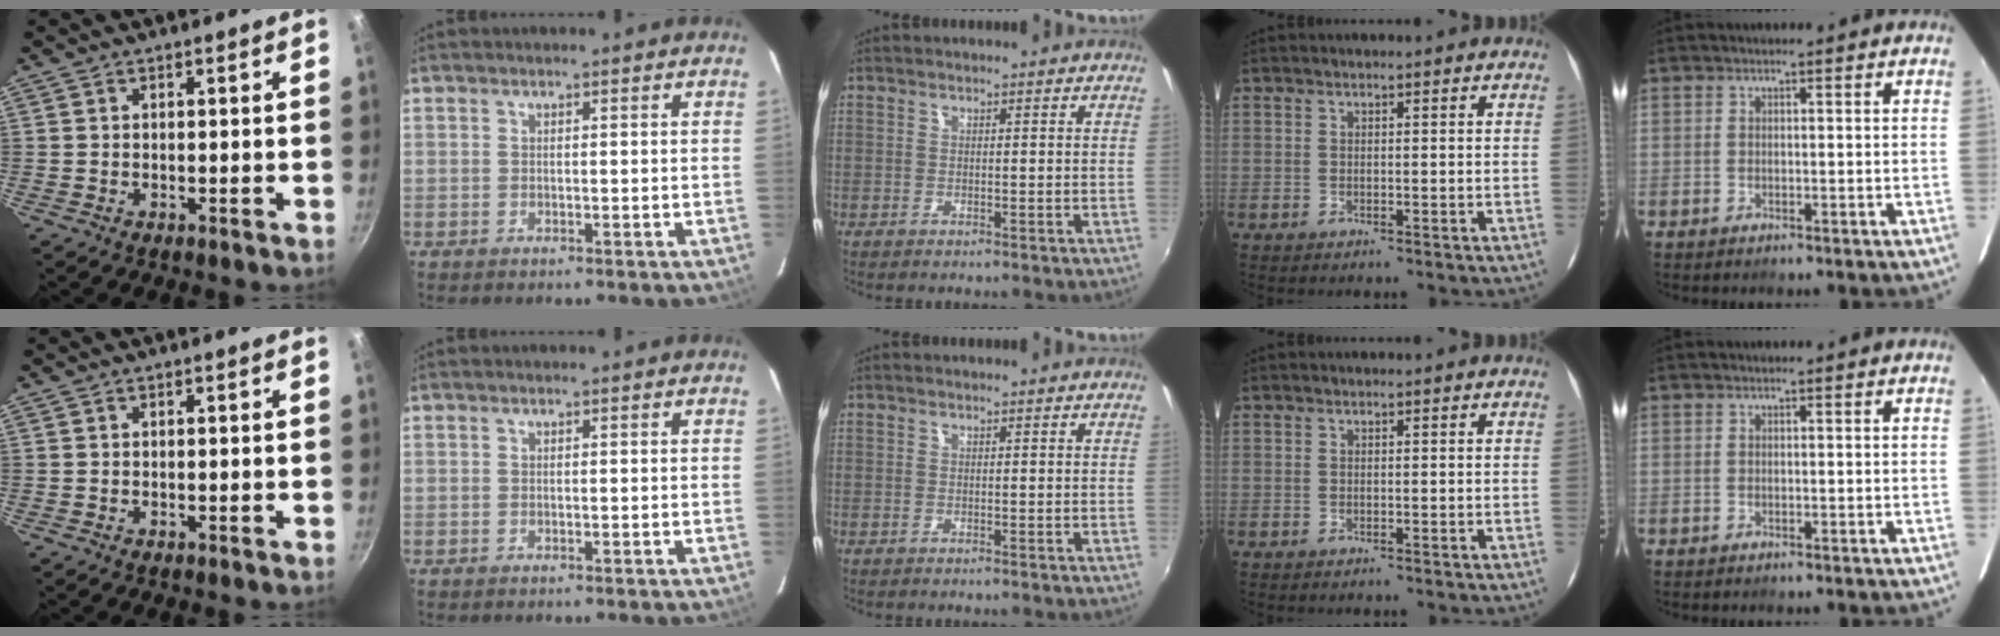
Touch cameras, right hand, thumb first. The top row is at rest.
{}